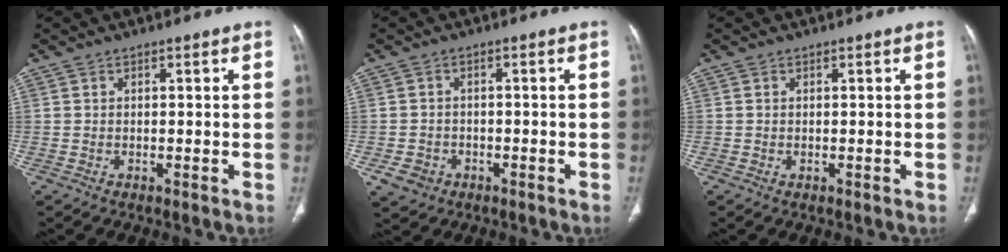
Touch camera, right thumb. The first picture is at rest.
{"total": 4.0, "force": [-1.8, 3.3, 1.3], "torque": [-0.021, 0.010, -0.022]}
{"total": 0.0}